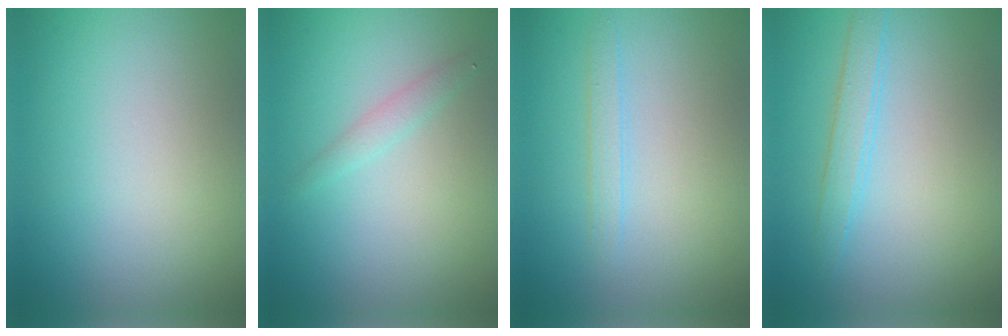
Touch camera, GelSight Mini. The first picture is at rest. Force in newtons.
{"total": 1.3, "press": 1.3, "slide": 0.0}
{"total": 1.3, "press": 1.3, "slide": 0.0}
{"total": 2.1, "press": 2.1, "slide": 0.1}